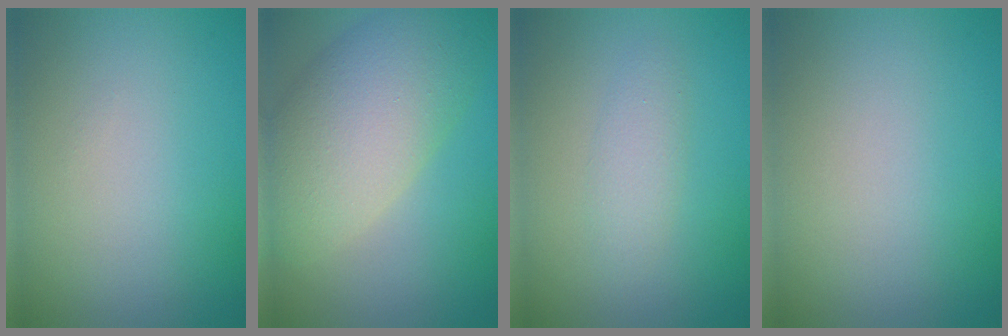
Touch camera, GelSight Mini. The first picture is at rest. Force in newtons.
{"total": 9.2, "press": 9.2, "slide": 0.8}
{"total": 1.8, "press": 1.8, "slide": 0.1}
{"total": 0.0}